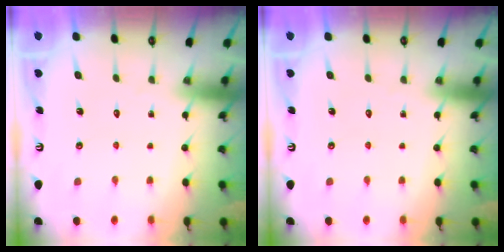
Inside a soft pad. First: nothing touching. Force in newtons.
{"total": 0.0}